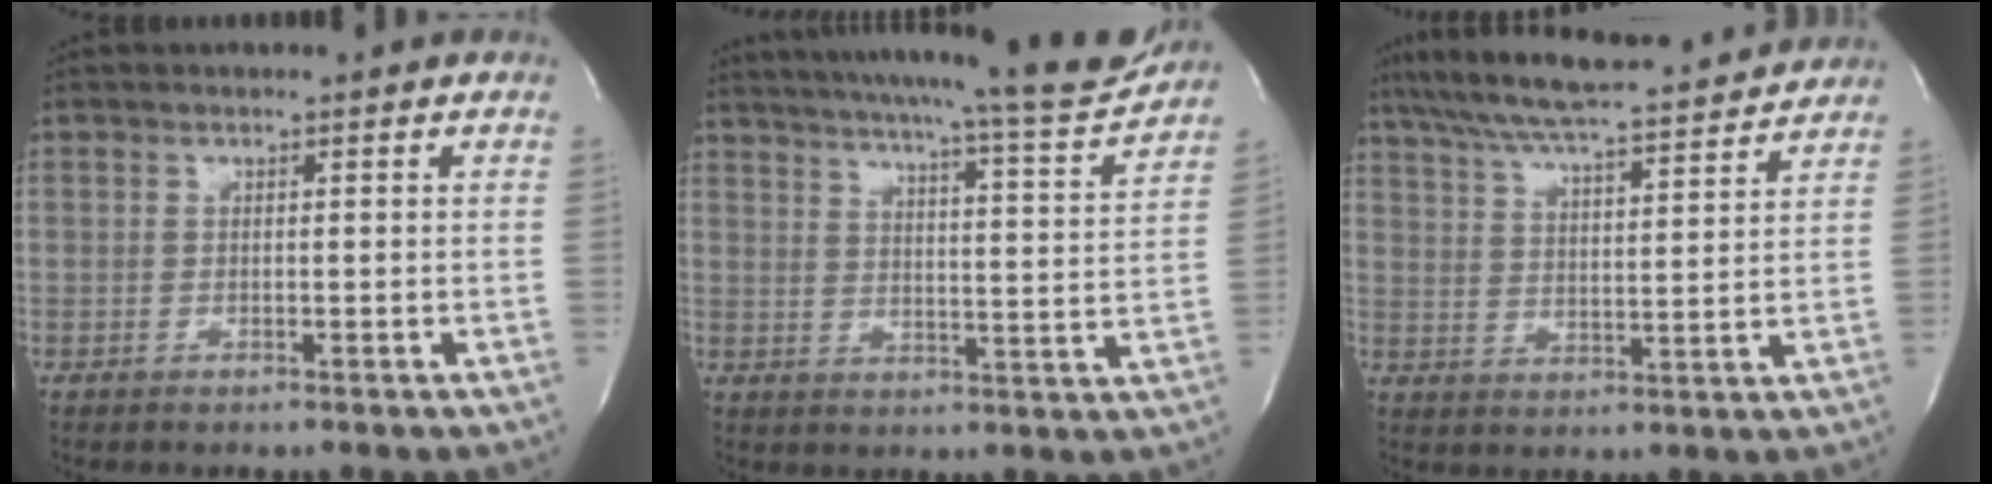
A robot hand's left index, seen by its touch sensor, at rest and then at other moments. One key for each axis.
{"total": 21.2, "fx": 19.4, "fy": 0.6, "fz": 8.6, "tx": -0.132, "ty": -0.053, "tz": 0.248}
{"total": 18.7, "fx": 16.8, "fy": 2.0, "fz": 8.1, "tx": -0.148, "ty": 0.022, "tz": 0.248}